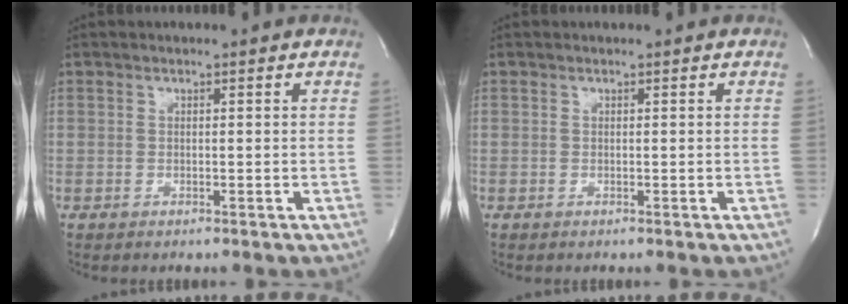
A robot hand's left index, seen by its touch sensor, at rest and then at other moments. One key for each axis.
{"total": 0.0}